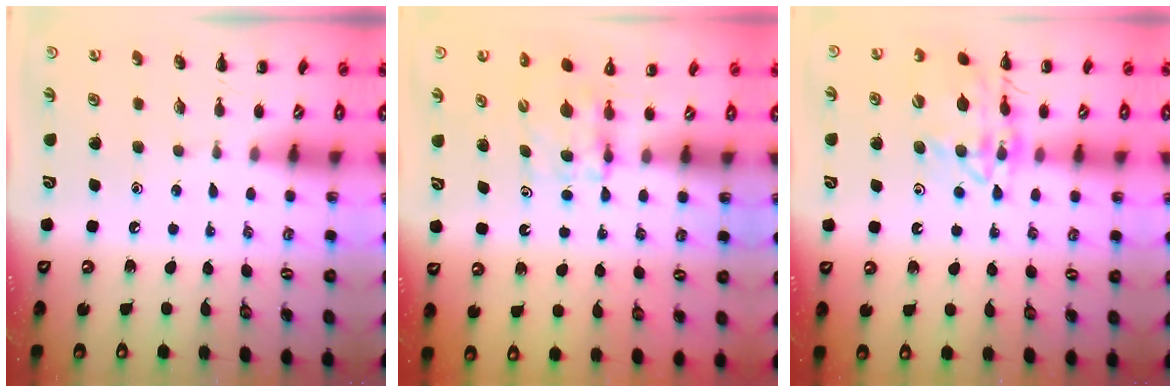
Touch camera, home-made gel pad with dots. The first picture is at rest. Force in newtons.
{"total": 5.3, "press": 5.3, "slide": 0.3}
{"total": 15.6, "press": 15.5, "slide": 1.4}